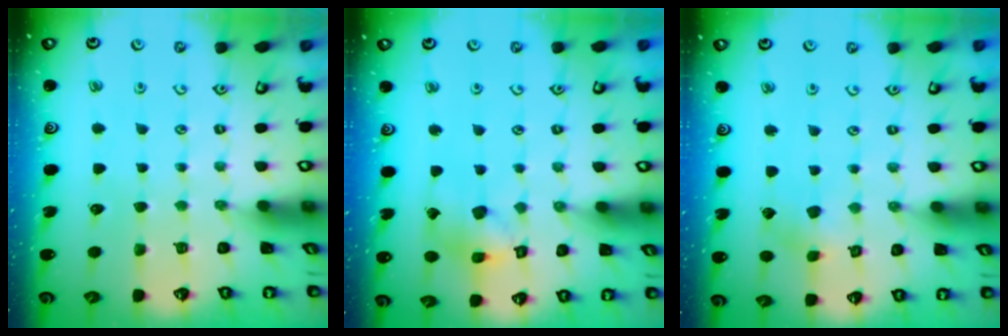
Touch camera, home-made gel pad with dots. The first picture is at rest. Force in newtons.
{"total": 10.5, "press": 10.4, "slide": 1.4}
{"total": 3.8, "press": 3.8, "slide": 0.4}